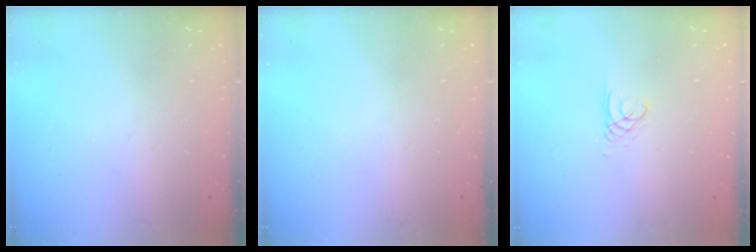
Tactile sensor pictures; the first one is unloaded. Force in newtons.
{"total": 0.0}
{"total": 1.3, "press": 1.3, "slide": 0.1}